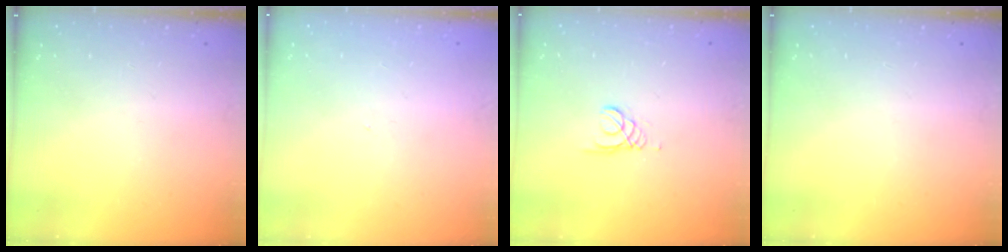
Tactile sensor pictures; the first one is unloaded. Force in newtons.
{"total": 0.0}
{"total": 1.5, "press": 1.5, "slide": 0.1}
{"total": 0.0}